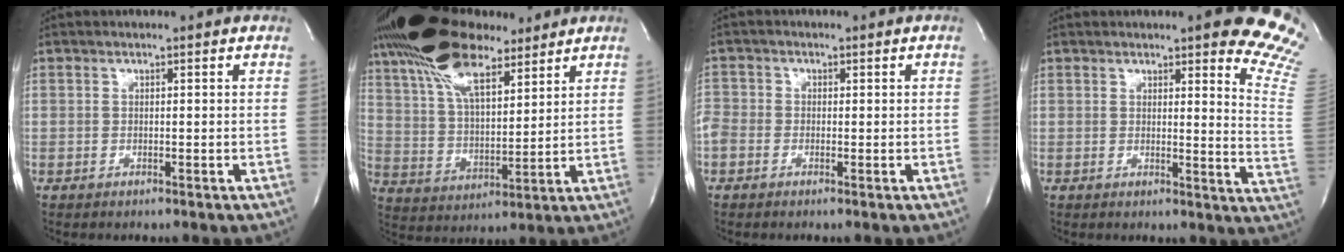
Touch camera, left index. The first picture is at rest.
{"total": 18.0, "force": [12.5, 6.7, 11.1], "torque": [-0.229, 0.031, 0.228]}
{"total": 3.3, "force": [-0.8, 2.9, 1.5], "torque": [-0.043, 0.009, -0.019]}
{"total": 13.5, "force": [10.1, 1.0, 8.9], "torque": [-0.091, -0.074, 0.090]}